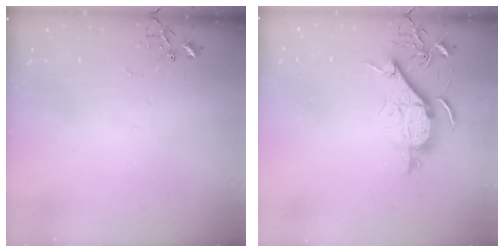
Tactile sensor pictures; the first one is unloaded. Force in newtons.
{"total": 9.5, "press": 9.4, "slide": 0.8}